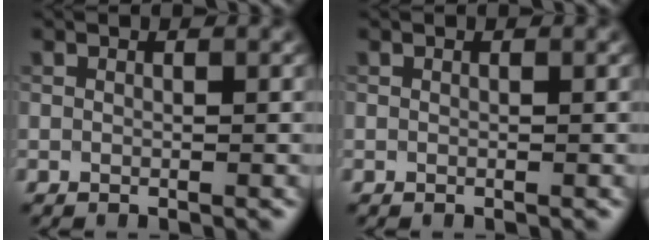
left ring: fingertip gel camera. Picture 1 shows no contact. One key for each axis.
{"total": 0.0}